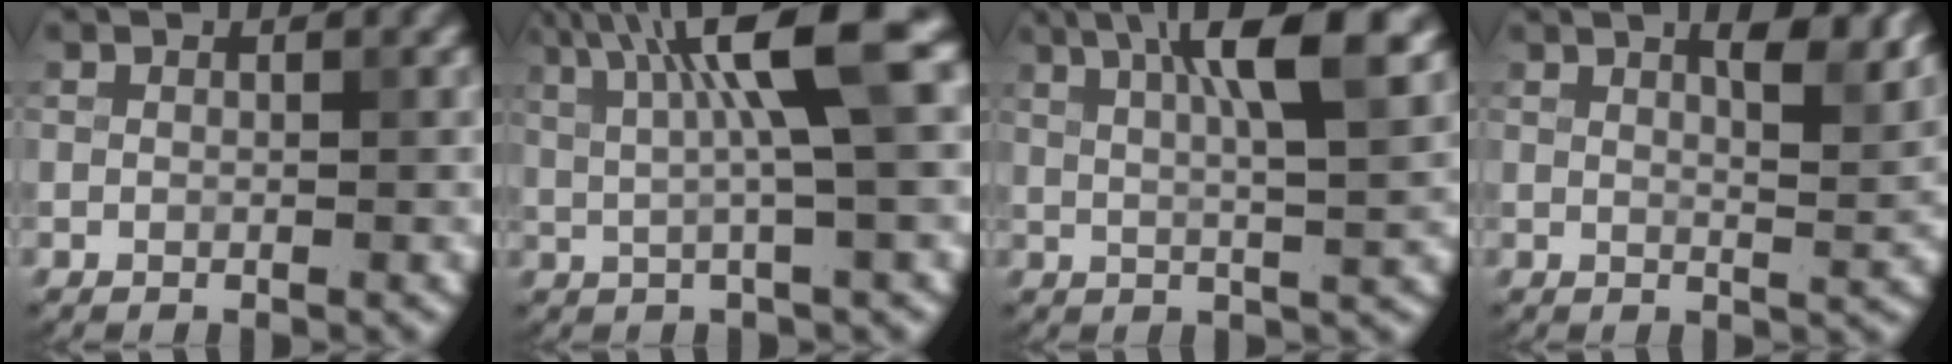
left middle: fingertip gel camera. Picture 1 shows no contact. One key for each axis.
{"total": 8.3, "fx": 2.5, "fy": 1.2, "fz": 7.8, "tx": -0.116, "ty": 0.015, "tz": 0.038}
{"total": 8.3, "fx": 3.5, "fy": 1.7, "fz": 7.4, "tx": -0.094, "ty": 0.018, "tz": 0.047}
{"total": 5.6, "fx": 3.4, "fy": 1.7, "fz": 4.2, "tx": -0.040, "ty": 0.015, "tz": 0.035}